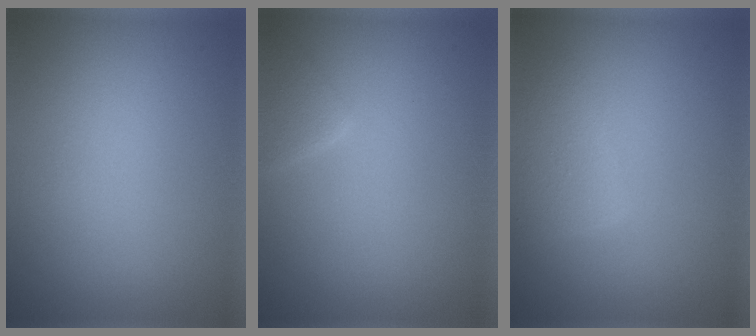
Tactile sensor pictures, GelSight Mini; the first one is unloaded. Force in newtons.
{"total": 1.6, "press": 1.6, "slide": 0.1}
{"total": 2.8, "press": 2.8, "slide": 0.2}